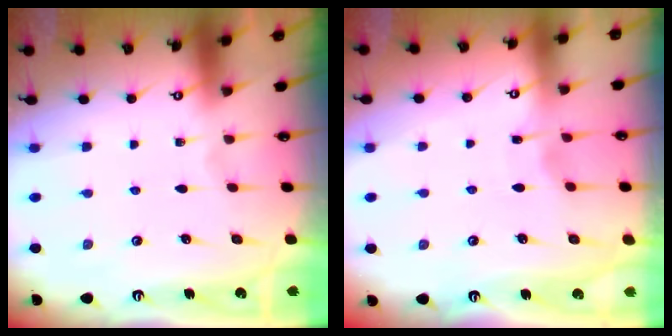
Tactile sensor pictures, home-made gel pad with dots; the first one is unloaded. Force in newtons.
{"total": 2.6, "press": 2.6, "slide": 0.3}